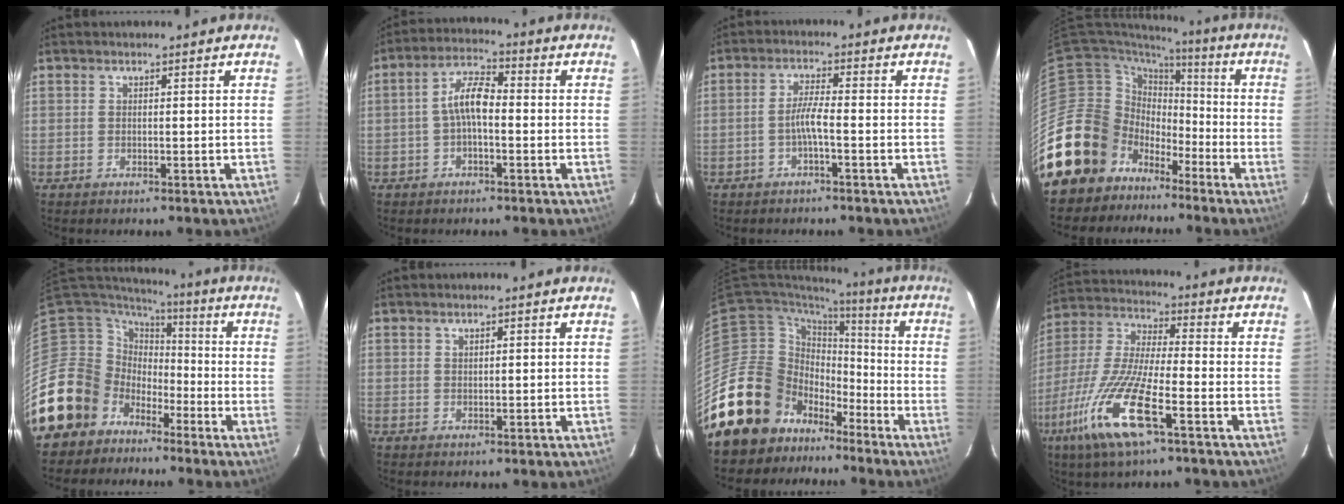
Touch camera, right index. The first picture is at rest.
{"total": 5.9, "force": [-1.0, 2.3, 5.3], "torque": [-0.109, 0.020, -0.021]}
{"total": 3.3, "force": [-1.4, 0.0, 2.9], "torque": [-0.062, 0.005, -0.028]}
{"total": 18.1, "force": [-9.7, 14.7, 4.2], "torque": [-0.122, 0.051, -0.163]}
{"total": 13.7, "force": [-7.2, 11.5, 1.7], "torque": [-0.068, 0.033, -0.131]}
{"total": 0.9, "force": [0.5, 0.4, 0.7], "torque": [-0.011, 0.004, 0.009]}
{"total": 19.7, "force": [-12.0, 14.7, 5.2], "torque": [-0.139, 0.053, -0.194]}
{"total": 16.7, "force": [-8.3, 3.2, 14.2], "torque": [-0.312, -0.025, -0.170]}